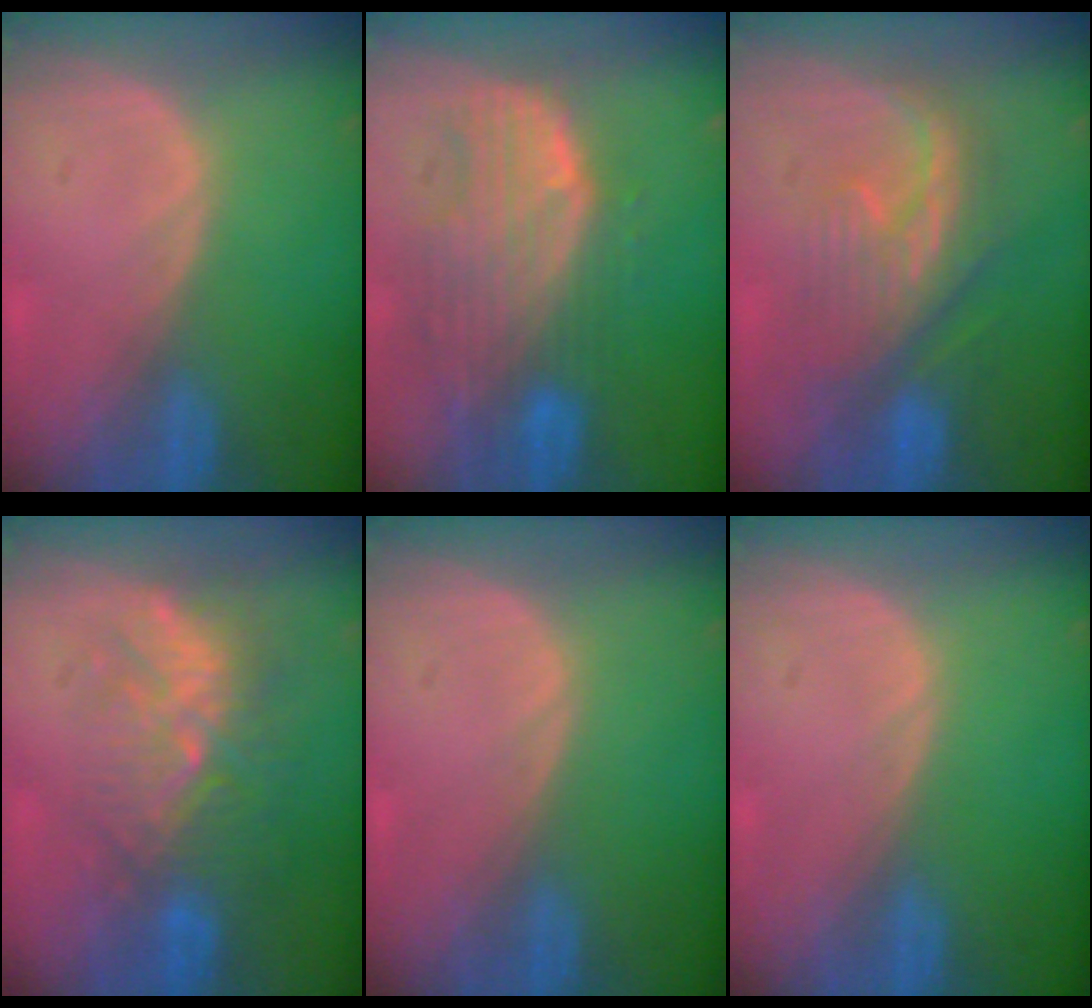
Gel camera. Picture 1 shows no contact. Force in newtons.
{"total": 10.3, "press": 8.9, "slide": 5.1}
{"total": 7.9, "press": 7.9, "slide": 1.0}
{"total": 9.2, "press": 8.6, "slide": 3.4}
{"total": 0.0}
{"total": 0.0}